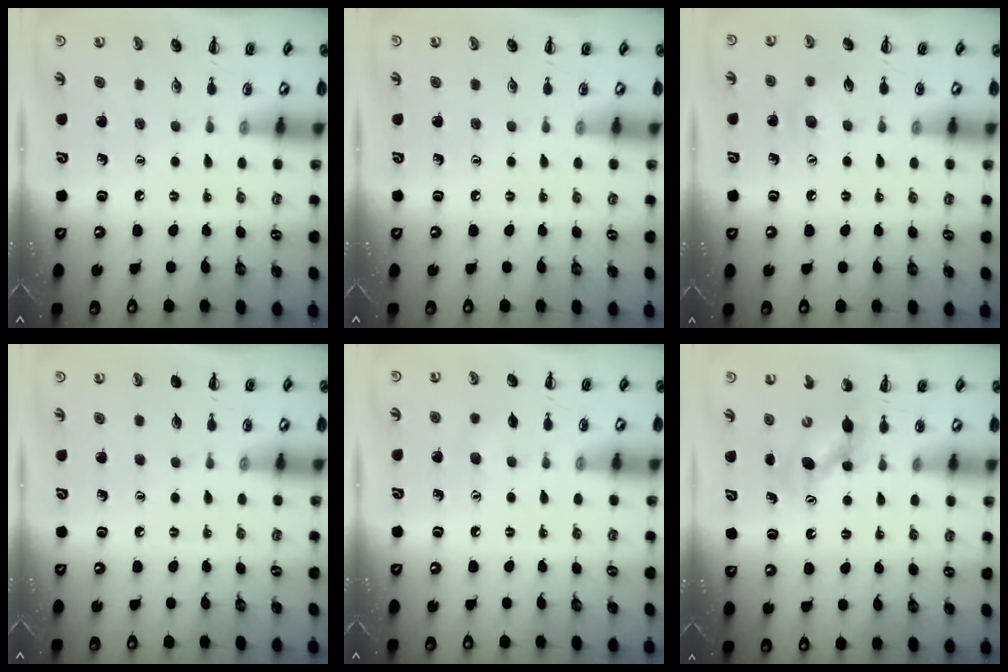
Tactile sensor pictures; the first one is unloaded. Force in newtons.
{"total": 0.0}
{"total": 5.9, "press": 5.7, "slide": 1.4}
{"total": 0.0}
{"total": 4.4, "press": 4.2, "slide": 1.1}
{"total": 5.8, "press": 5.8, "slide": 0.6}